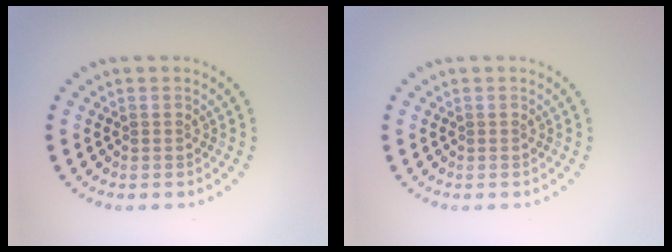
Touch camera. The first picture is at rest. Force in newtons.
{"total": 0.0}